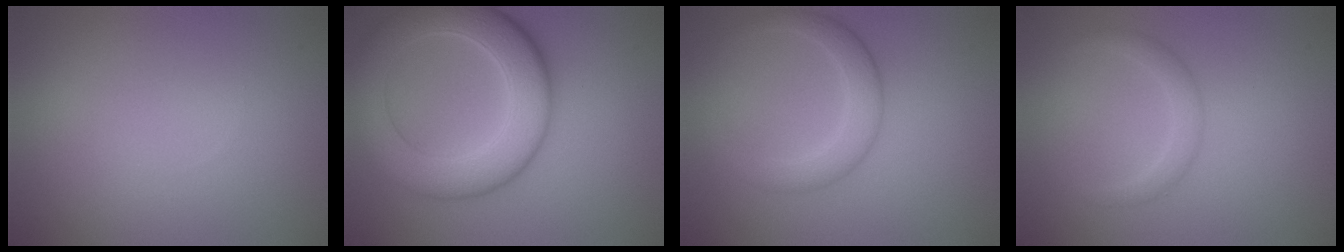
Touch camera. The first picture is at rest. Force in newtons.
{"total": 8.7, "press": 8.7, "slide": 0.4}
{"total": 3.3, "press": 3.3, "slide": 0.1}
{"total": 1.6, "press": 1.6, "slide": 0.0}